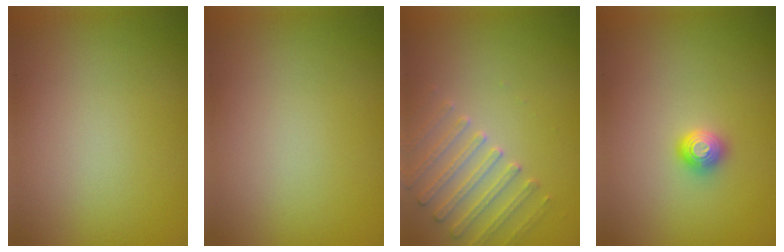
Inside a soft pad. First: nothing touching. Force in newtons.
{"total": 0.0}
{"total": 3.0, "press": 2.9, "slide": 0.8}
{"total": 1.3, "press": 1.2, "slide": 0.5}